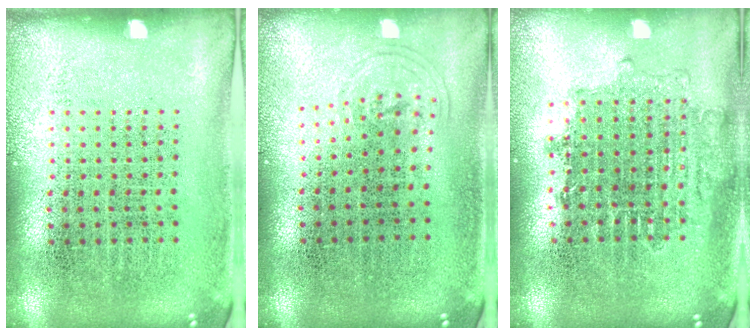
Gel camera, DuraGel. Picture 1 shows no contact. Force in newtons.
{"total": 0.7, "press": 0.6, "slide": 0.5}
{"total": 1.6, "press": 1.3, "slide": 0.9}